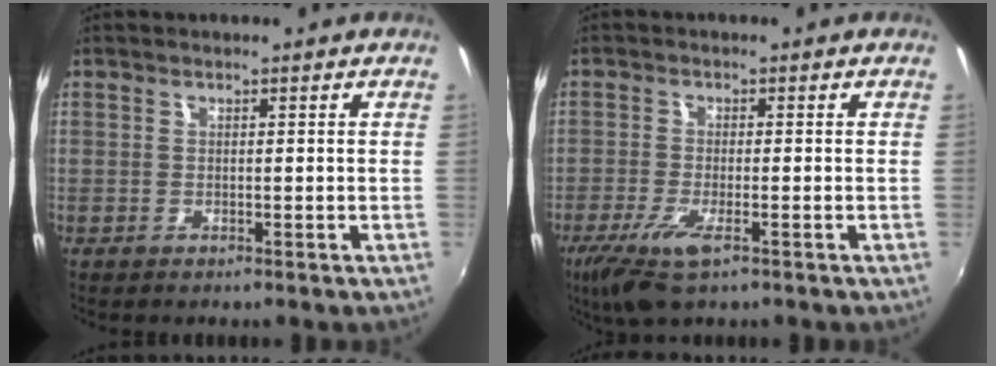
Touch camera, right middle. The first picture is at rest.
{"total": 7.2, "force": [-4.1, 1.8, 5.6], "torque": [-0.131, -0.026, -0.077]}